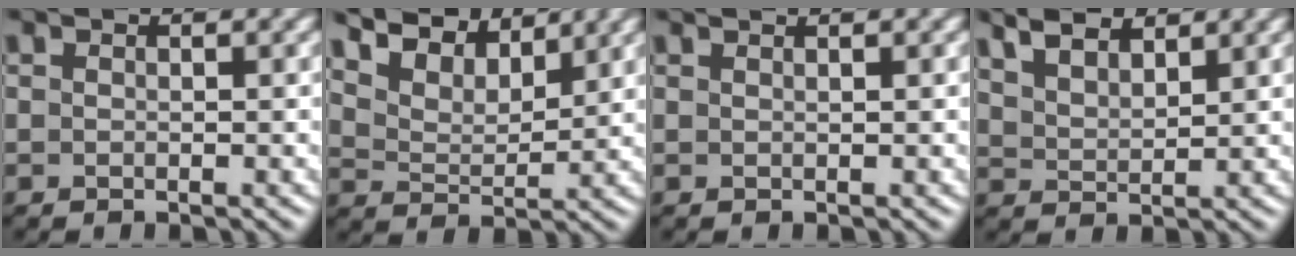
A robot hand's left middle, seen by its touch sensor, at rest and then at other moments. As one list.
[{"total": 8.0, "force": [7.0, 2.7, 2.8], "torque": [-0.074, 0.002, 0.119]}, {"total": 1.5, "force": [1.1, 0.6, 0.8], "torque": [0.001, -0.002, -0.001]}, {"total": 5.1, "force": [4.3, 1.7, 2.0], "torque": [-0.042, 0.023, 0.060]}]